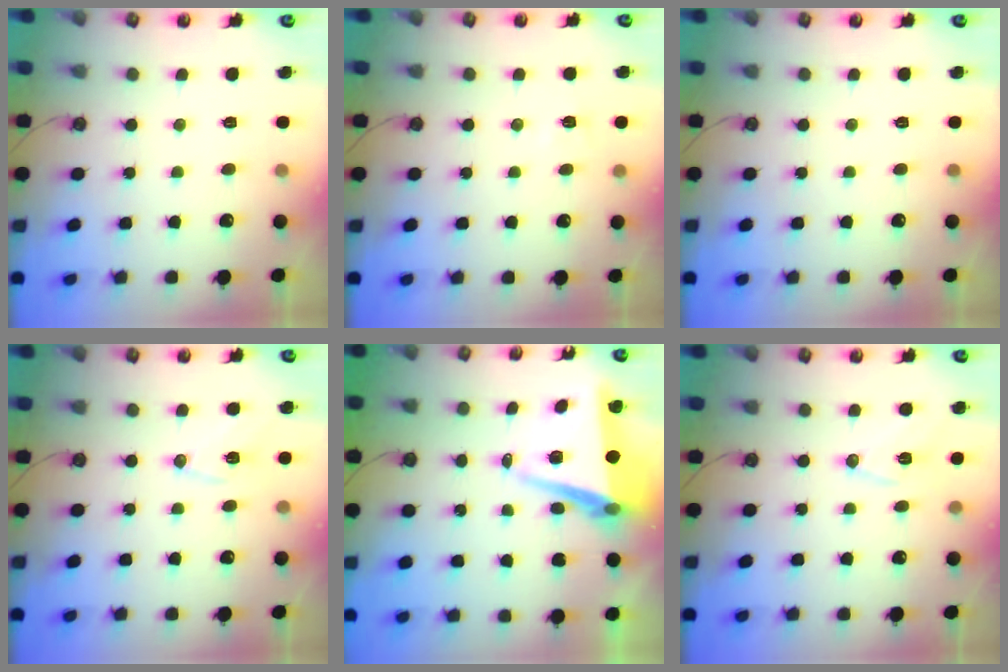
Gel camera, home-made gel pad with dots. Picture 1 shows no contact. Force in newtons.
{"total": 5.0, "press": 4.5, "slide": 2.1}
{"total": 0.0}
{"total": 9.9, "press": 9.3, "slide": 3.4}
{"total": 8.7, "press": 7.5, "slide": 4.3}
{"total": 10.0, "press": 9.4, "slide": 3.5}